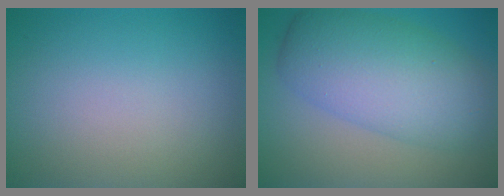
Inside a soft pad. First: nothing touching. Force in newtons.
{"total": 8.2, "press": 8.2, "slide": 0.1}